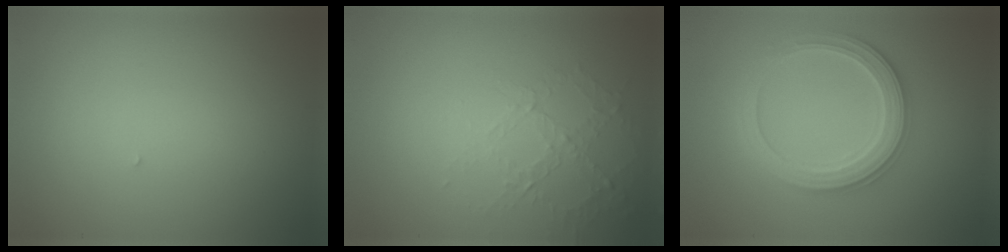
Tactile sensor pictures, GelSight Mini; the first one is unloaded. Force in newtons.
{"total": 1.4, "press": 0.8, "slide": 1.2}
{"total": 4.8, "press": 4.8, "slide": 0.7}